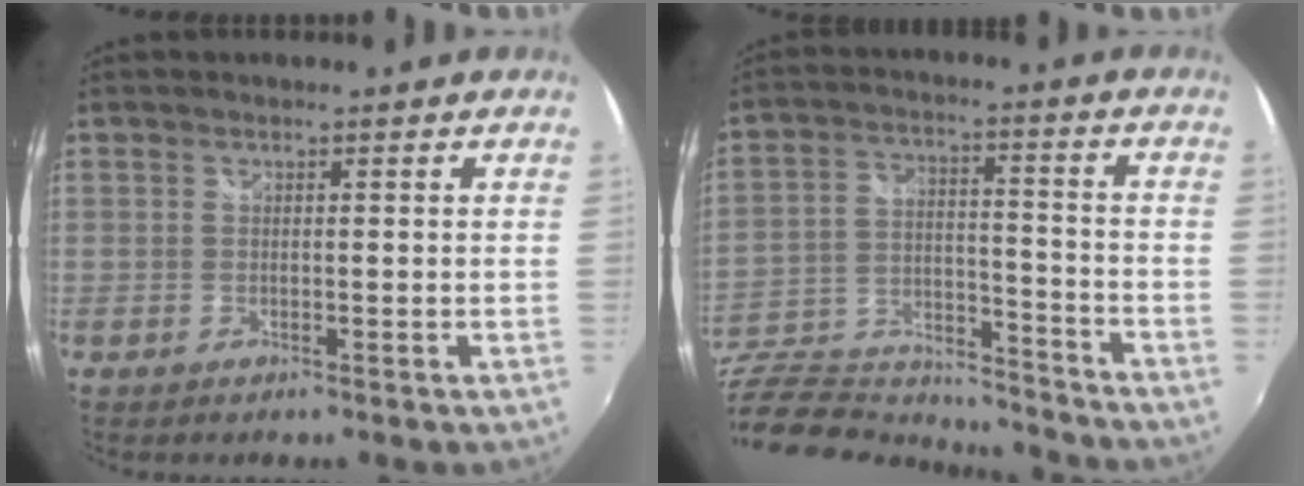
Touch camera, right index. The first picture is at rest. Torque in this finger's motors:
{"motor_torque": [-2.13, 0.01, -0.04, -0.07]}